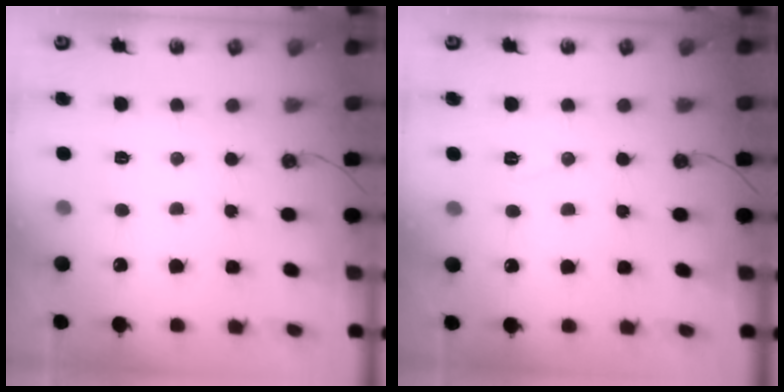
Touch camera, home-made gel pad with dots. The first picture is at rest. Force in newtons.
{"total": 6.3, "press": 4.5, "slide": 4.4}